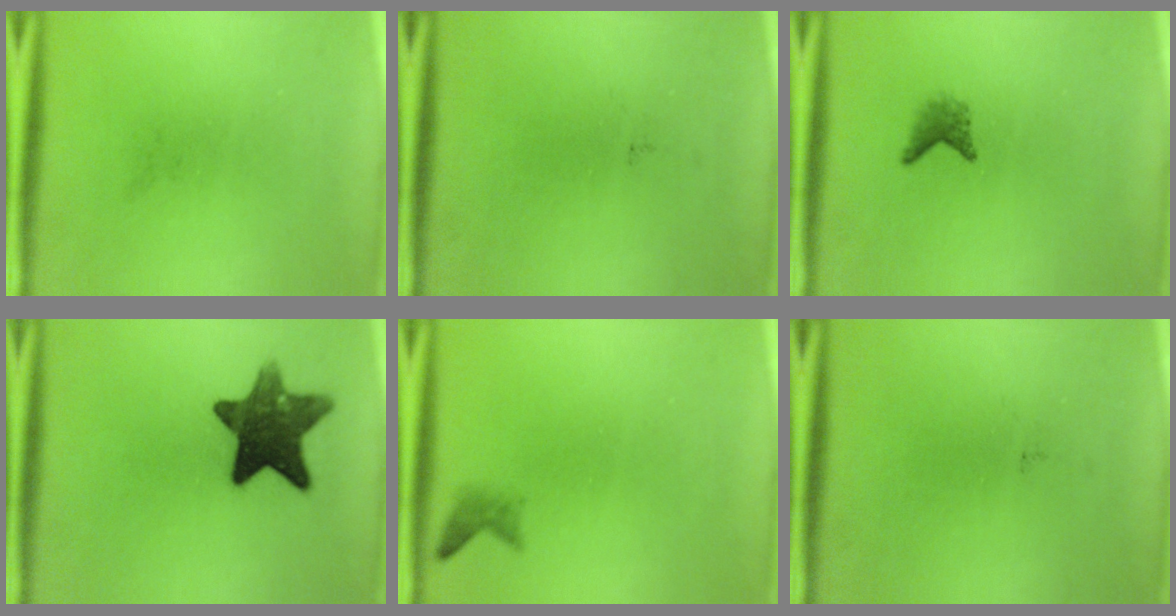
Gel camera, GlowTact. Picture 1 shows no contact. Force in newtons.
{"total": 0.0}
{"total": 1.7}
{"total": 12.3}
{"total": 1.3}
{"total": 0.0}